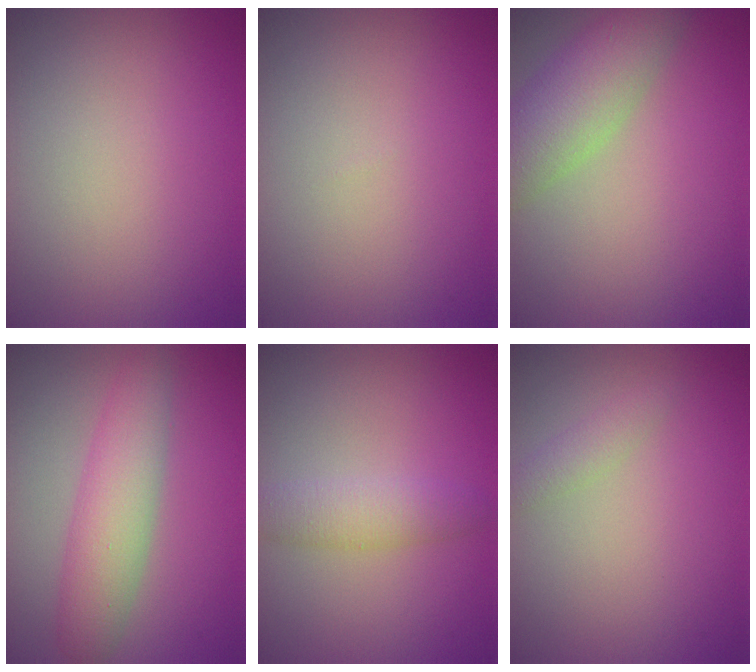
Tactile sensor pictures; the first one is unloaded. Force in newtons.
{"total": 0.0}
{"total": 5.3, "press": 5.3, "slide": 0.3}
{"total": 4.6, "press": 4.6, "slide": 0.1}
{"total": 2.7, "press": 2.7, "slide": 0.1}
{"total": 1.2, "press": 1.2, "slide": 0.1}